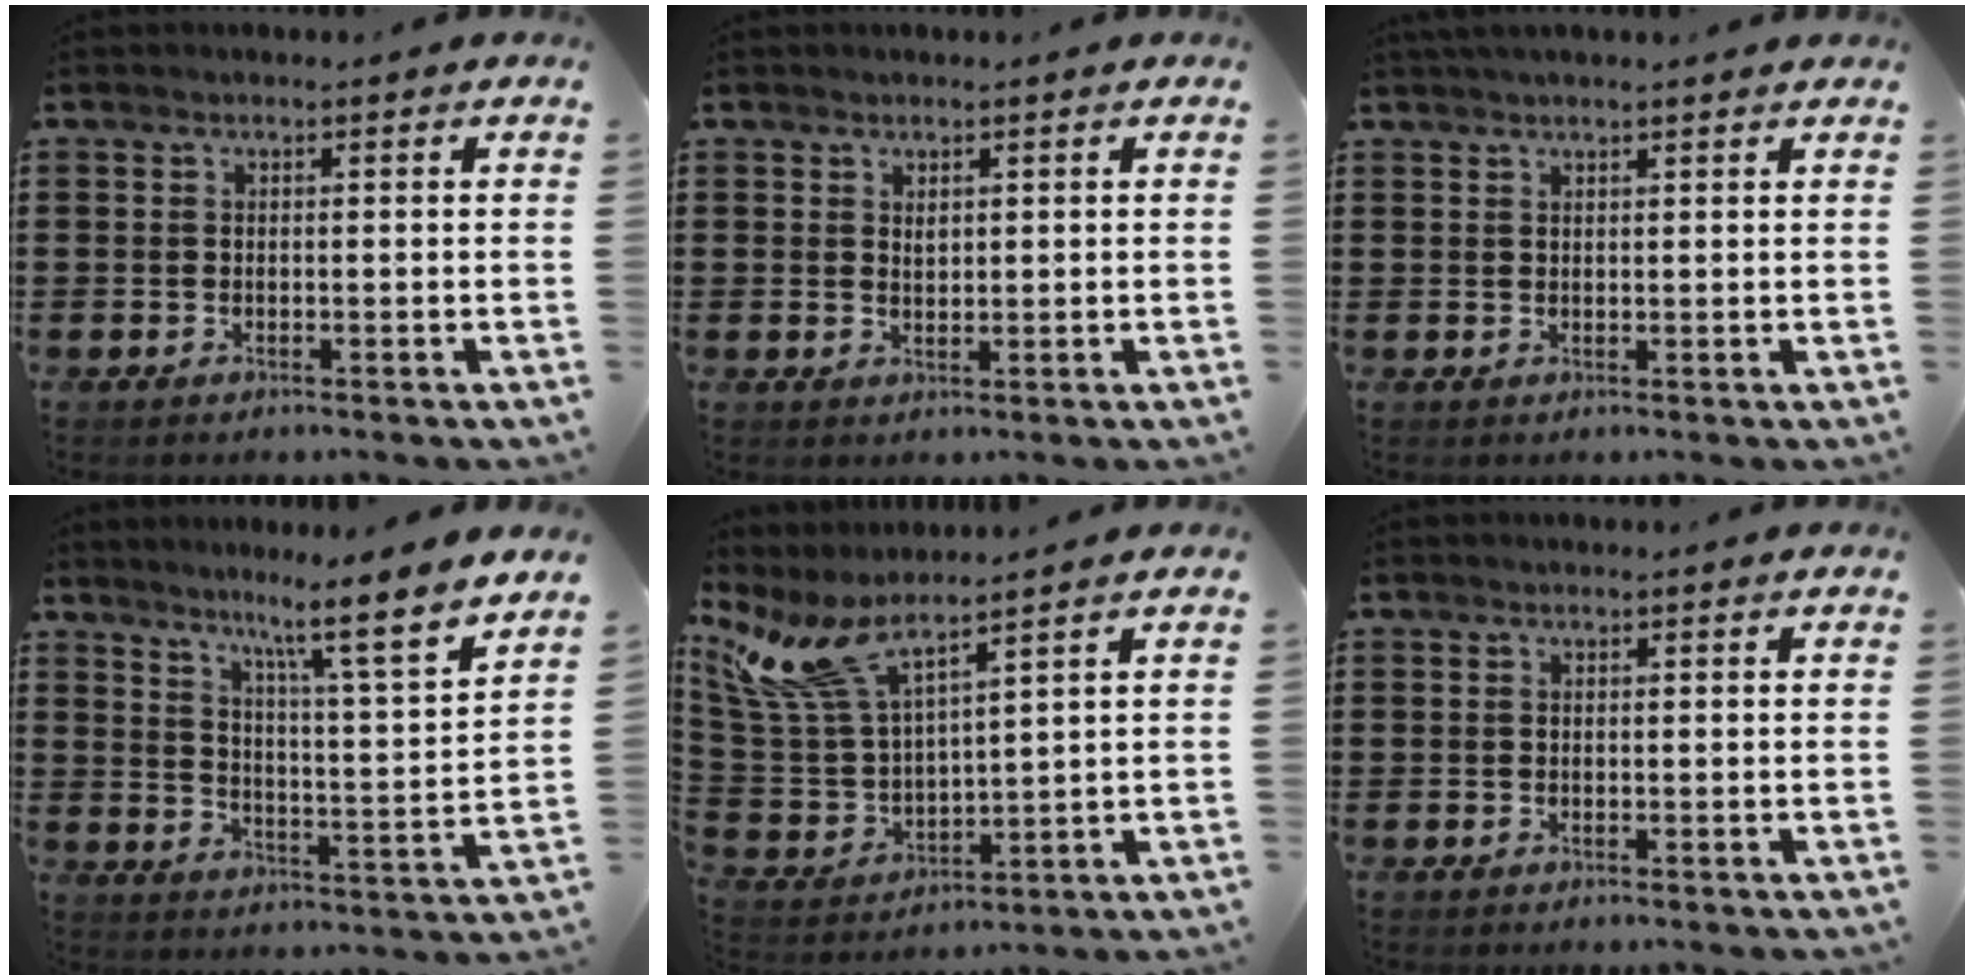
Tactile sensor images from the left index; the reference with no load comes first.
{"total": 1.0, "force": [0.8, 0.5, 0.4], "torque": [-0.011, 0.003, 0.015]}
{"total": 1.7, "force": [1.5, 0.0, 0.7], "torque": [-0.016, 0.000, 0.029]}
{"total": 6.9, "force": [5.6, -1.4, 3.7], "torque": [-0.072, -0.061, 0.075]}
{"total": 9.1, "force": [6.4, 2.2, 6.0], "torque": [-0.162, -0.039, 0.111]}
{"total": 0.0}